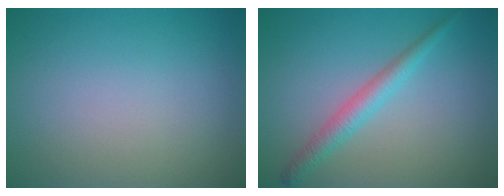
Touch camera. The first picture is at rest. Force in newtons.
{"total": 2.4, "press": 2.4, "slide": 0.1}